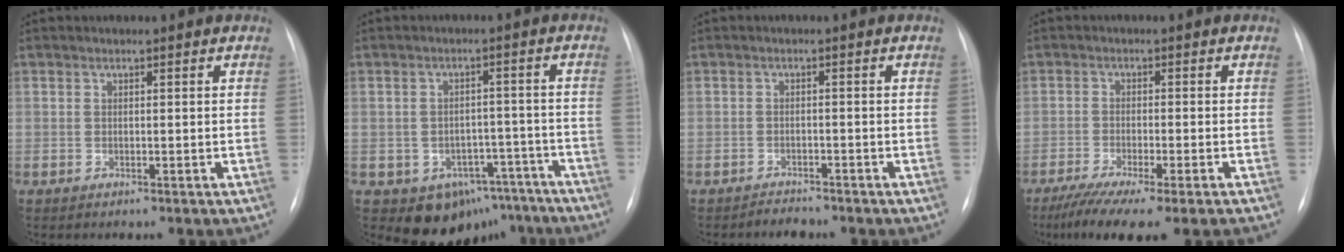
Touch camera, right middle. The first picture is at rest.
{"total": 9.6, "force": [-6.2, 6.7, 3.0], "torque": [-0.021, 0.035, -0.075]}
{"total": 1.7, "force": [-1.7, 0.3, 0.0], "torque": [-0.004, -0.005, -0.024]}
{"total": 10.5, "force": [-7.9, 0.4, 6.8], "torque": [-0.101, -0.024, -0.122]}